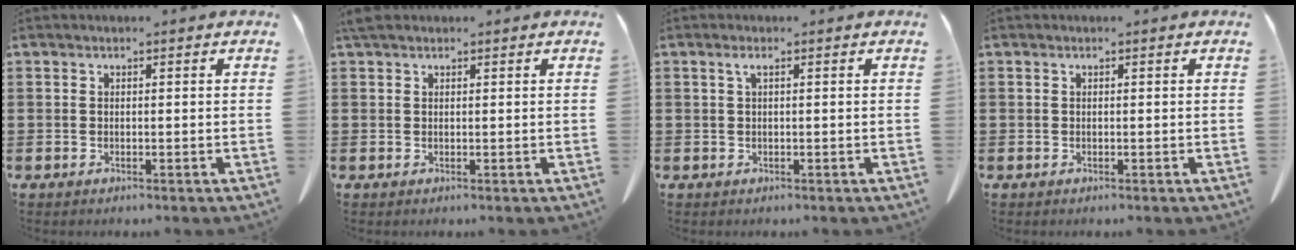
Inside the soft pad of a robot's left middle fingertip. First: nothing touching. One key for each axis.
{"total": 1.5, "fx": 1.2, "fy": 0.8, "fz": 0.6, "tx": -0.017, "ty": 0.004, "tz": 0.023}
{"total": 1.2, "fx": 0.3, "fy": 0.2, "fz": 1.2, "tx": -0.025, "ty": 0.001, "tz": 0.006}
{"total": 0.0}